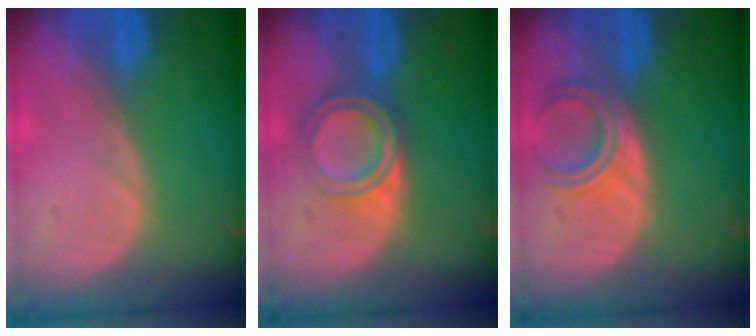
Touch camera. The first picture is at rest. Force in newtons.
{"total": 5.7, "press": 5.0, "slide": 2.8}
{"total": 4.5, "press": 4.5, "slide": 0.7}